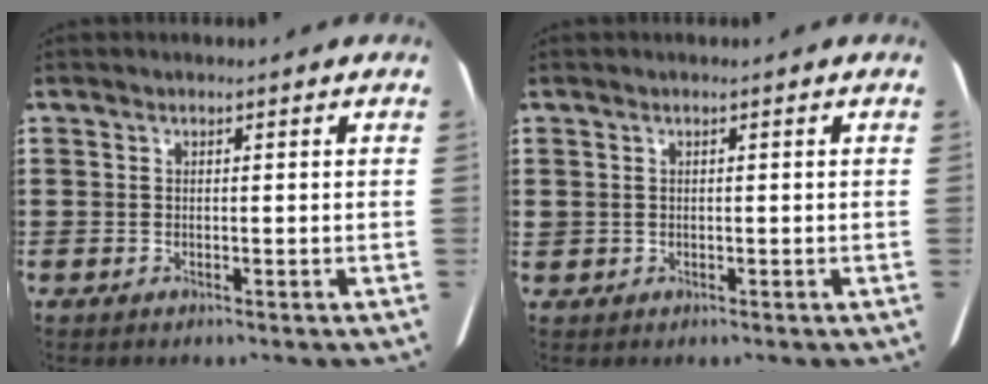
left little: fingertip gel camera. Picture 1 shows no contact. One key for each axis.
{"total": 0.5, "fx": 0.1, "fy": 0.5, "fz": 0.0, "tx": -0.003, "ty": 0.006, "tz": 0.002}